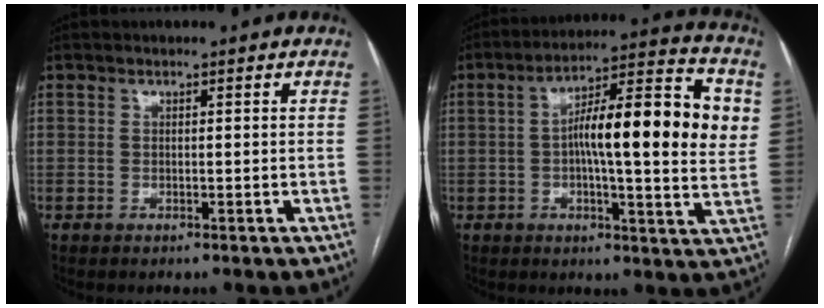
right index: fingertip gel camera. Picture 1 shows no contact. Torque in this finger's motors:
{"motor_torque": [1.34, 0.68, 0.46, 0.16]}